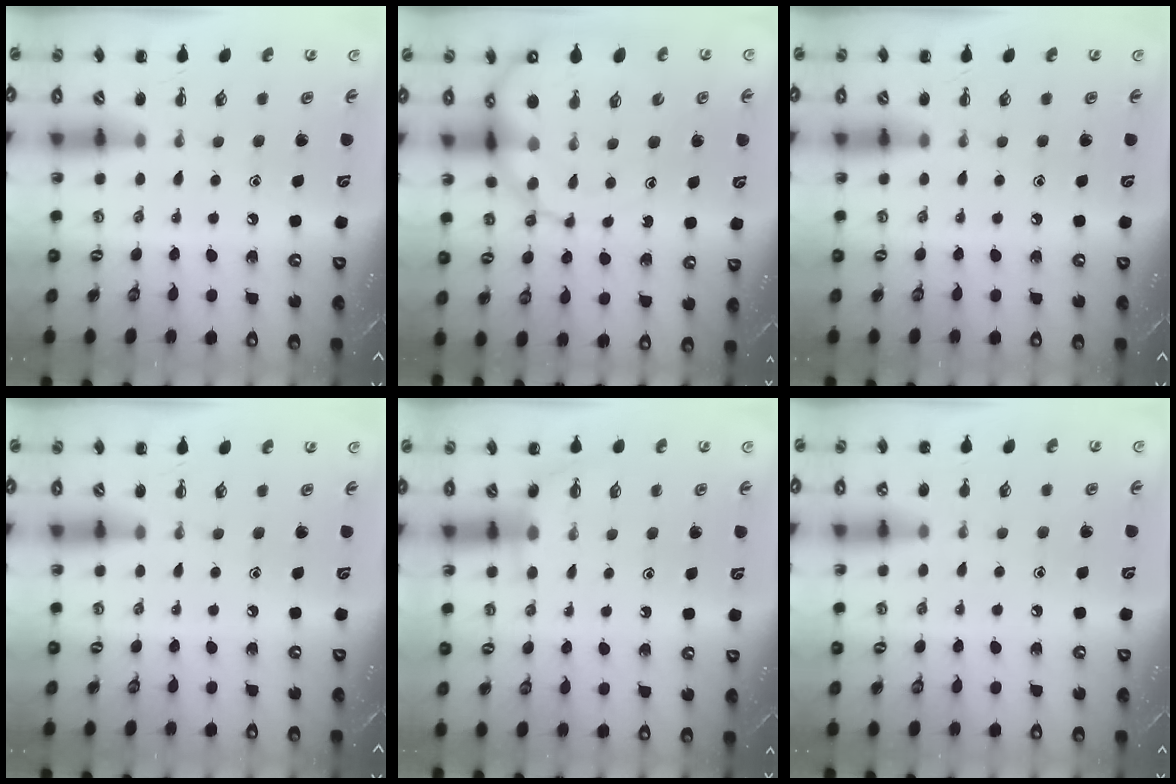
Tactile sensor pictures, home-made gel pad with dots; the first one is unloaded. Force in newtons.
{"total": 12.3, "press": 11.8, "slide": 3.7}
{"total": 0.0}
{"total": 0.0}
{"total": 5.9, "press": 5.8, "slide": 1.4}
{"total": 5.0, "press": 4.7, "slide": 1.5}